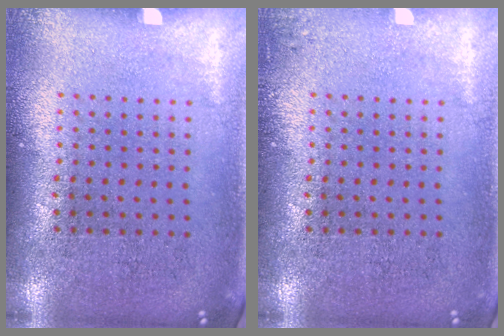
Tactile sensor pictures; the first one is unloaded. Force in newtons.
{"total": 0.8, "press": 0.8, "slide": 0.2}